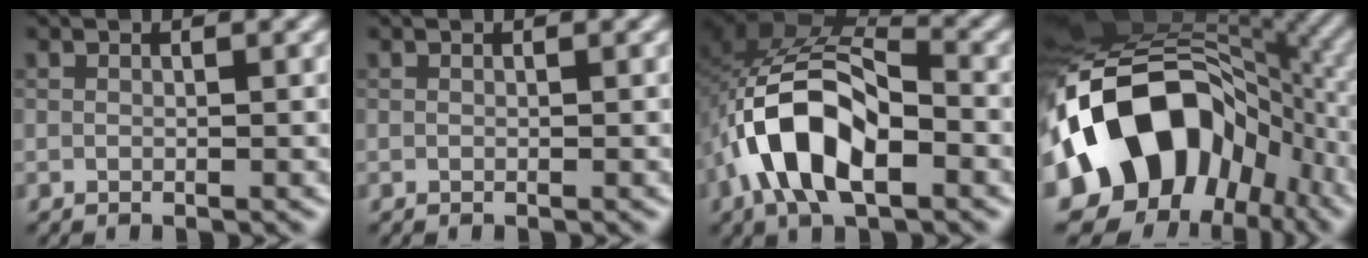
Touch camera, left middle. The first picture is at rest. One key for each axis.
{"total": 0.0}
{"total": 10.3, "fx": -3.6, "fy": 5.5, "fz": 7.9, "tx": -0.150, "ty": 0.011, "tz": -0.076}
{"total": 16.6, "fx": -4.3, "fy": 12.0, "fz": 10.6, "tx": -0.159, "ty": -0.001, "tz": -0.080}